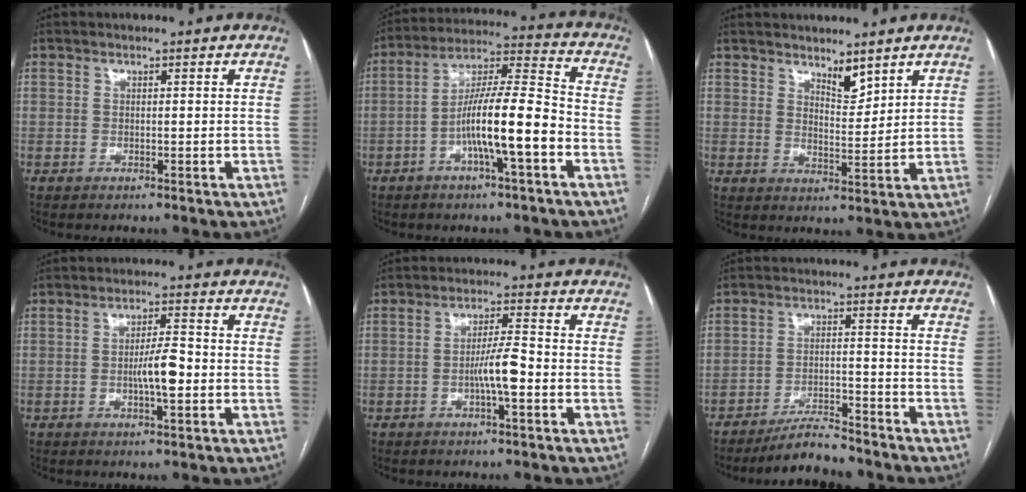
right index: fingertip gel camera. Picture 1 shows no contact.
{"total": 12.7, "force": [-4.3, 1.2, 11.9], "torque": [-0.212, 0.015, -0.075]}
{"total": 3.9, "force": [3.2, 1.2, 1.8], "torque": [-0.030, -0.012, 0.059]}
{"total": 5.1, "force": [-1.0, 0.8, 4.9], "torque": [-0.088, 0.003, -0.016]}
{"total": 5.2, "force": [-1.6, 0.4, 5.0], "torque": [-0.092, 0.006, -0.029]}
{"total": 6.9, "force": [-6.4, 1.1, 2.4], "torque": [-0.038, -0.007, -0.111]}